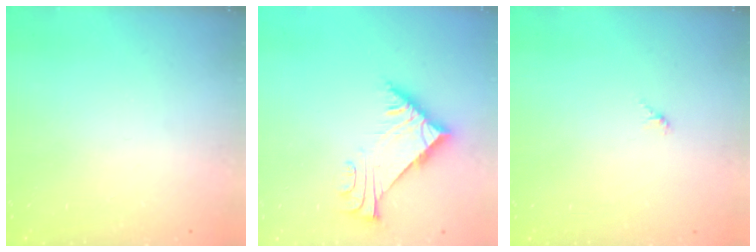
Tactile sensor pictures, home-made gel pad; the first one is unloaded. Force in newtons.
{"total": 6.4, "press": 6.4, "slide": 0.1}
{"total": 1.5, "press": 1.4, "slide": 0.4}